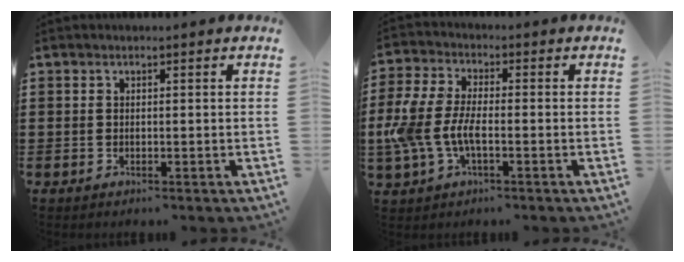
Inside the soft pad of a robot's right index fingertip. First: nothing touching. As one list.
[{"total": 7.2, "force": [-1.9, 3.5, 6.0], "torque": [-0.160, -0.010, -0.046]}]